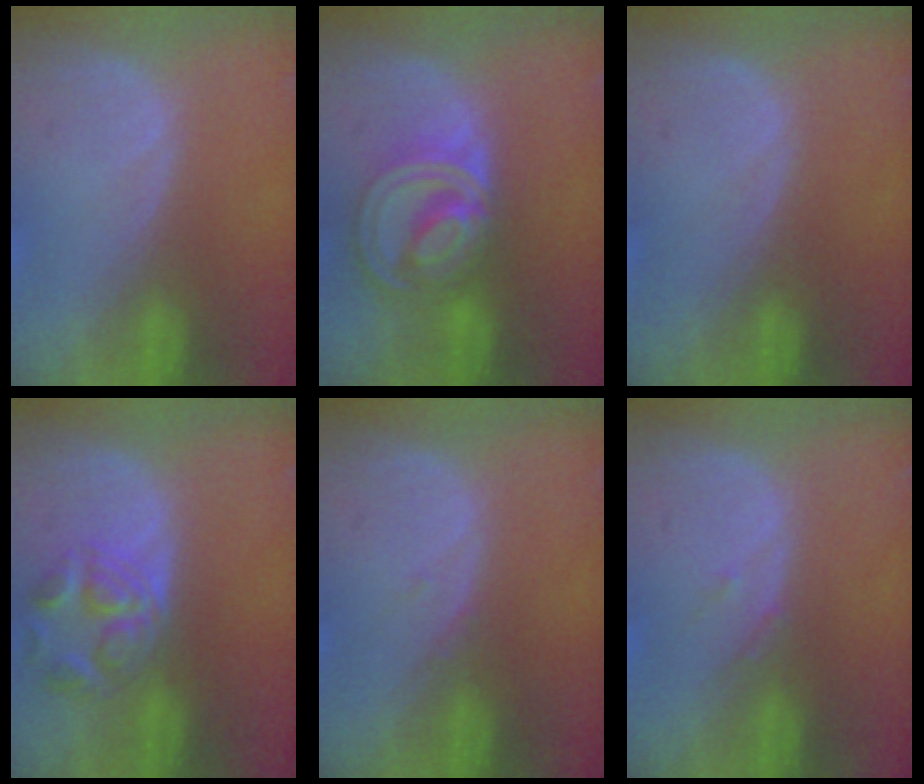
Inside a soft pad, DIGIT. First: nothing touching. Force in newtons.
{"total": 8.7, "press": 7.4, "slide": 4.6}
{"total": 0.0}
{"total": 5.5, "press": 5.1, "slide": 2.0}
{"total": 0.6, "press": 0.5, "slide": 0.1}
{"total": 1.2, "press": 1.0, "slide": 0.6}